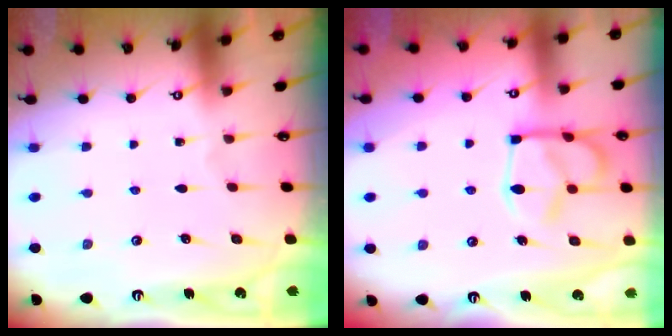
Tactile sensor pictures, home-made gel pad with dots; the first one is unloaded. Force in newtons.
{"total": 9.3, "press": 9.2, "slide": 1.4}